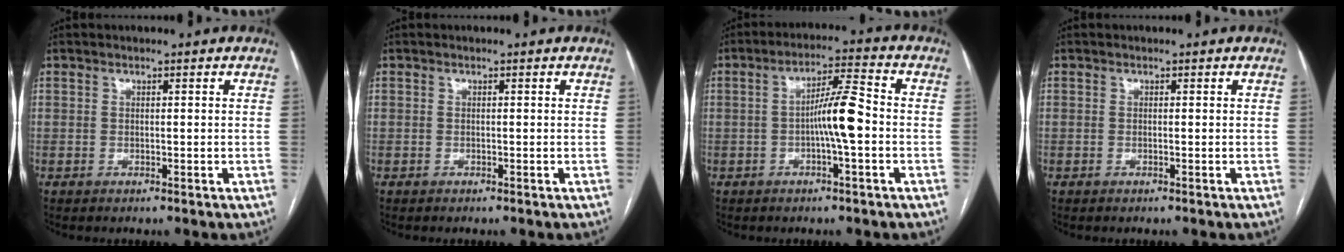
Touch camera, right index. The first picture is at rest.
{"total": 0.0}
{"total": 7.0, "force": [-1.2, 0.3, 6.9], "torque": [-0.122, 0.014, -0.022]}
{"total": 0.0}